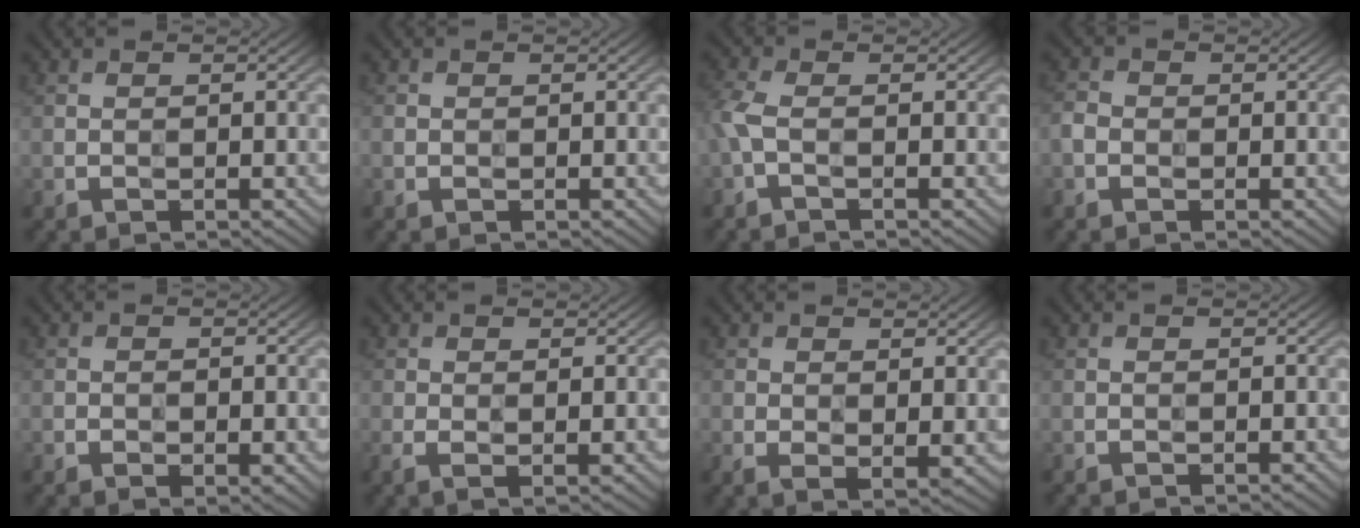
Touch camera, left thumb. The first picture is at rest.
{"total": 0.5, "force": [-0.1, 0.5, 0.1], "torque": [0.001, -0.003, -0.003]}
{"total": 2.7, "force": [-0.7, 1.0, 2.5], "torque": [-0.070, 0.003, -0.026]}
{"total": 1.8, "force": [-0.8, 1.4, 0.7], "torque": [-0.017, 0.002, -0.023]}
{"total": 1.9, "force": [-0.5, 1.2, 1.4], "torque": [-0.022, -0.008, -0.004]}
{"total": 2.1, "force": [0.2, 0.7, 2.0], "torque": [-0.046, -0.005, 0.004]}
{"total": 3.5, "force": [1.0, 1.7, 3.0], "torque": [-0.057, -0.012, 0.020]}
{"total": 0.0}